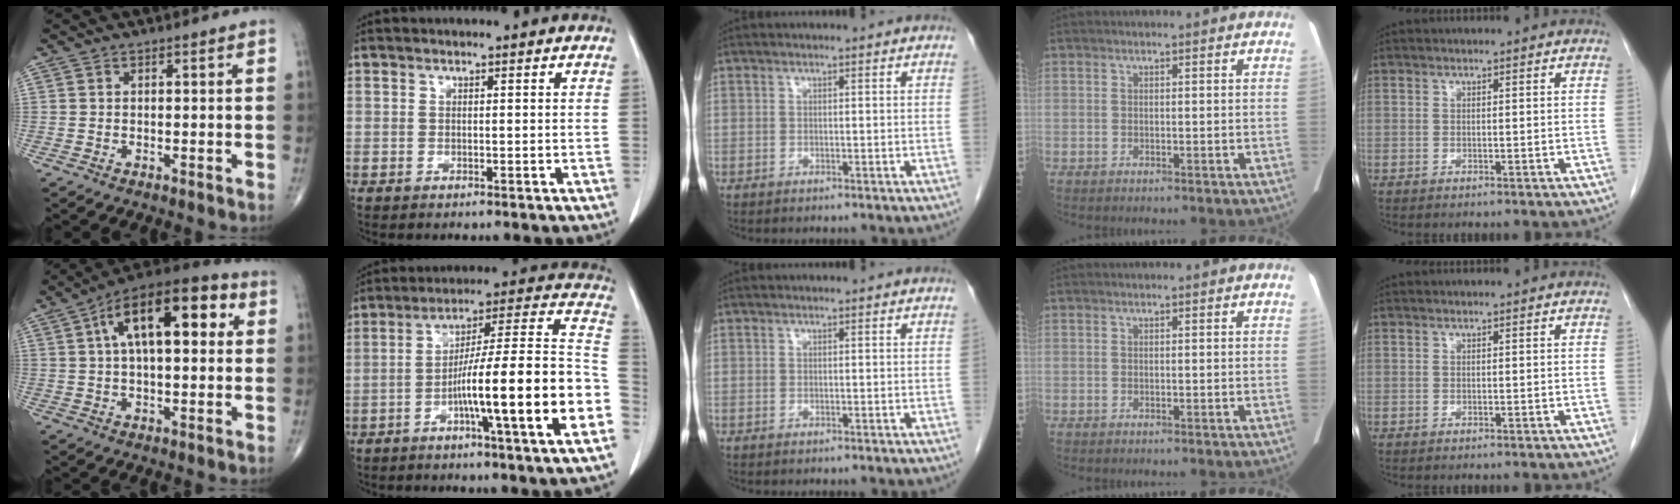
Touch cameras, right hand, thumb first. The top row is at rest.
{"thumb": {"total": 18.3, "force": [4.9, 8.3, 15.6], "torque": [-0.223, 0.026, 0.066]}, "index": {"total": 20.4, "force": [-6.5, -0.1, 19.4], "torque": [-0.246, 0.014, -0.101]}}